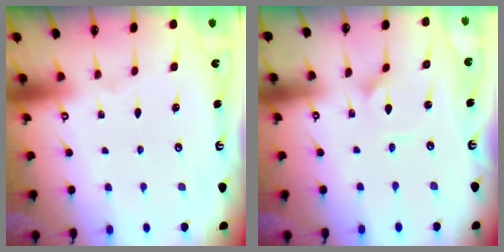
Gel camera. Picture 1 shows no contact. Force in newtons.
{"total": 1.2, "press": 1.2, "slide": 0.2}